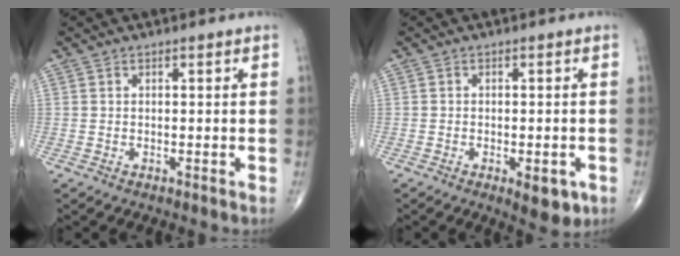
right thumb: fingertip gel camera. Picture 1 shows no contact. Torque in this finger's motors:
{"motor_torque": [0.81, 0.52, 0.26, -0.44, 0.10]}